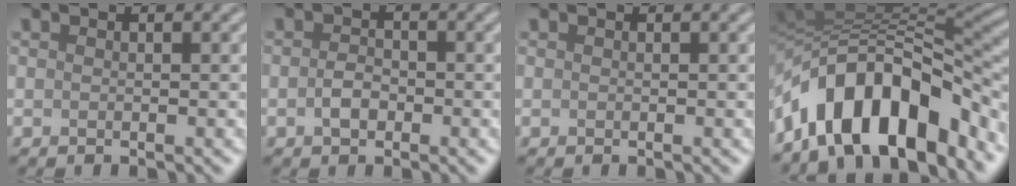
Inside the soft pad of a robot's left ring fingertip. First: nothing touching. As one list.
[{"total": 1.8, "force": [-0.6, 1.2, 1.2], "torque": [-0.025, 0.002, -0.014]}, {"total": 0.0}, {"total": 11.8, "force": [-6.6, 5.3, 8.3], "torque": [-0.112, 0.014, -0.120]}]